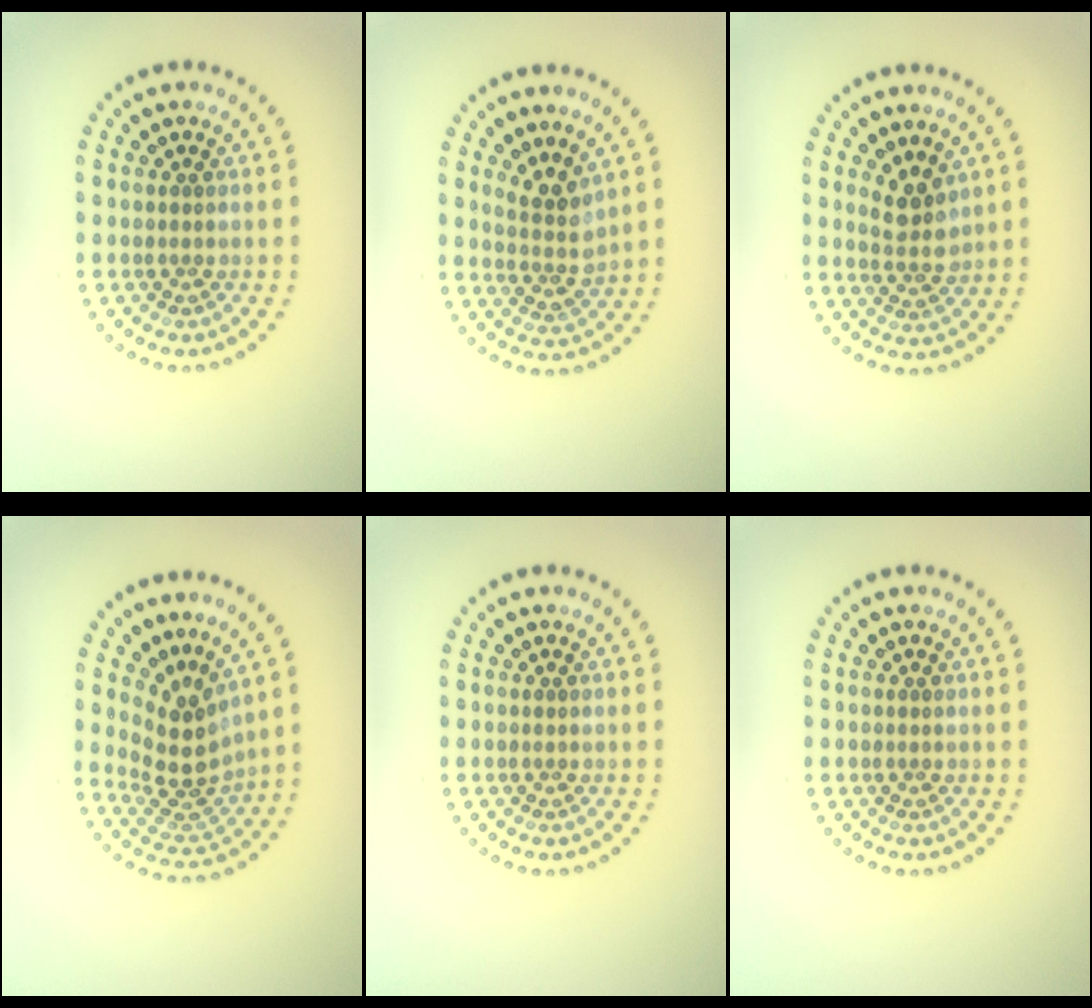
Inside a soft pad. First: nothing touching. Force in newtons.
{"total": 2.9, "press": 2.1, "slide": 2.0}
{"total": 2.6, "press": 2.4, "slide": 1.1}
{"total": 3.7, "press": 2.6, "slide": 2.6}
{"total": 0.0}
{"total": 0.0}